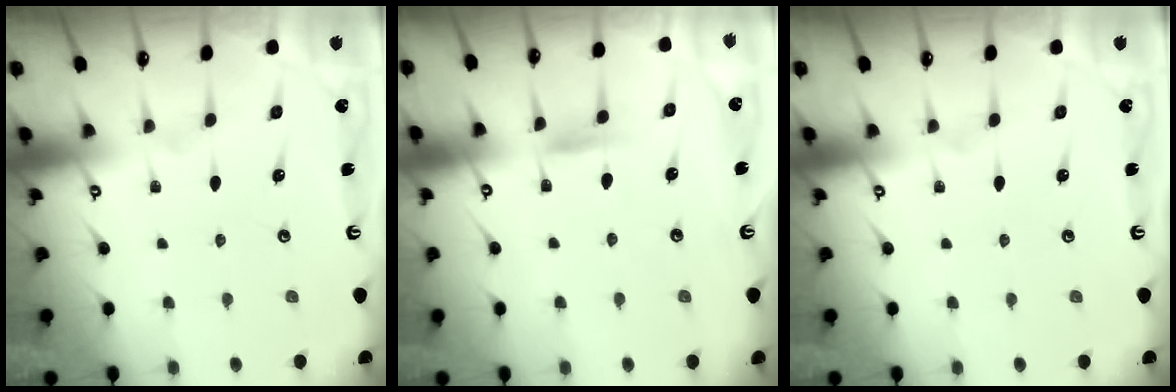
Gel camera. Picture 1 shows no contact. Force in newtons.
{"total": 5.5, "press": 5.4, "slide": 0.6}
{"total": 0.0}